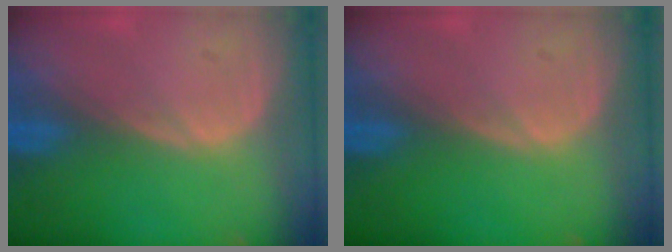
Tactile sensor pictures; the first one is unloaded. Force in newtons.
{"total": 0.0}